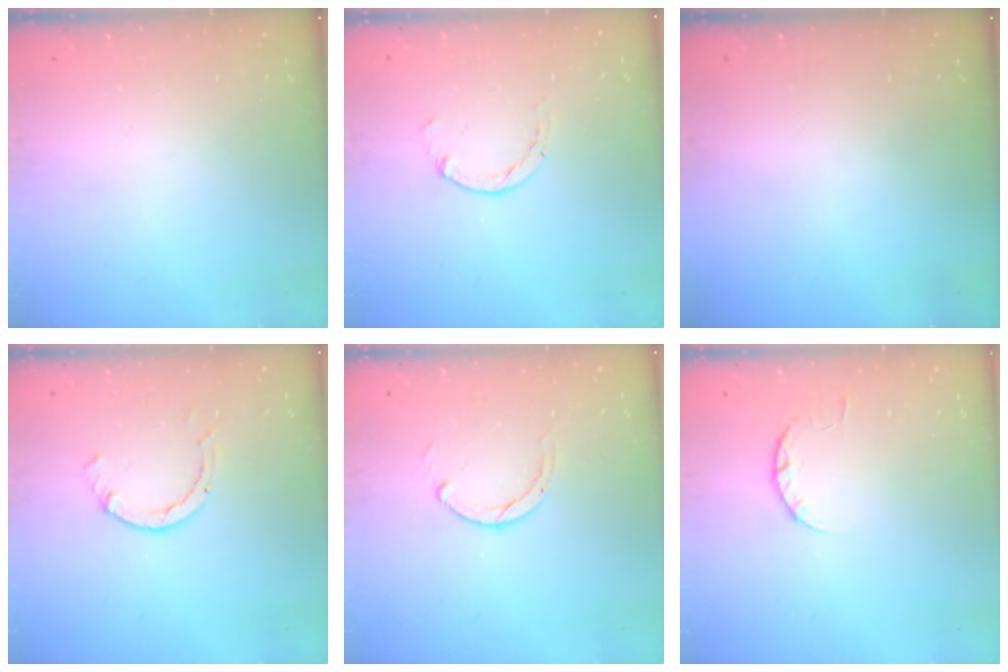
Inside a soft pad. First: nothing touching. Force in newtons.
{"total": 1.5, "press": 1.5, "slide": 0.2}
{"total": 0.0}
{"total": 2.6, "press": 2.5, "slide": 0.3}
{"total": 2.5, "press": 2.5, "slide": 0.3}
{"total": 3.3, "press": 3.3, "slide": 0.5}